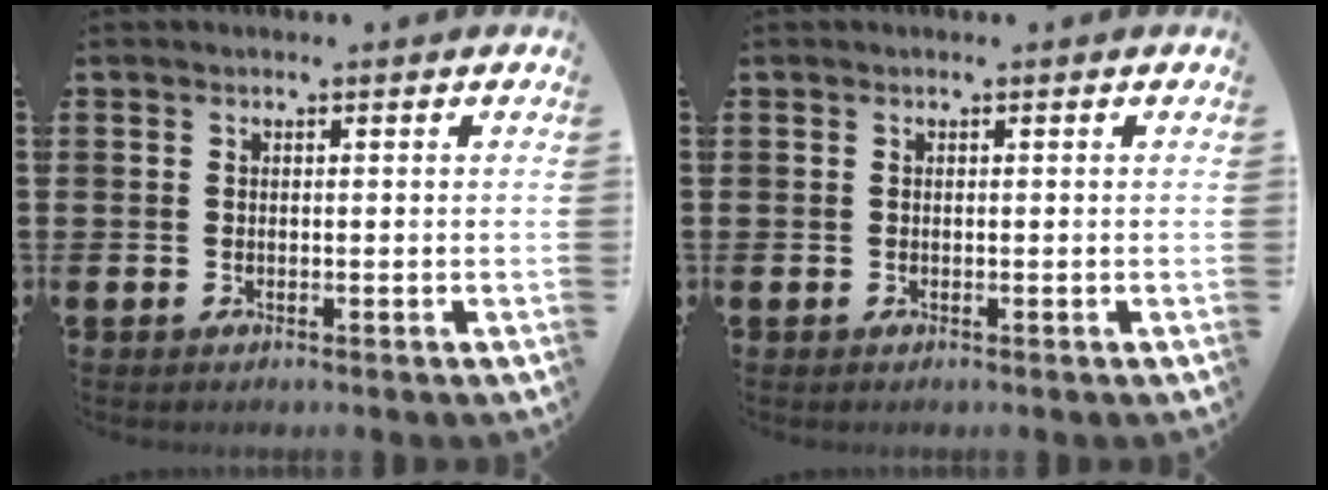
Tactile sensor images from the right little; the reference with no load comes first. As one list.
[{"total": 0.0}]